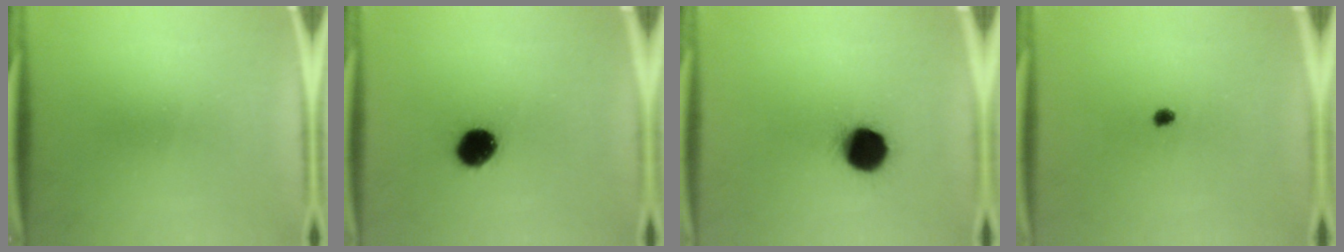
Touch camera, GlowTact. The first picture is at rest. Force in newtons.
{"total": 6.3}
{"total": 11.5}
{"total": 1.2}